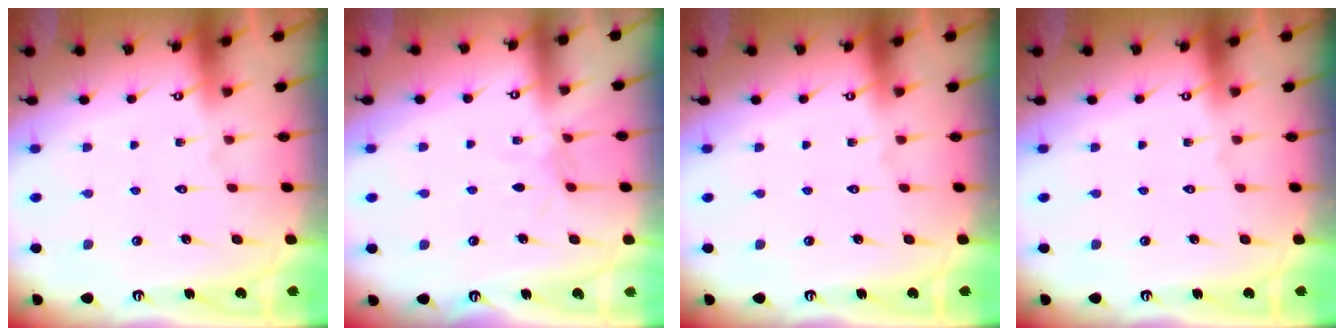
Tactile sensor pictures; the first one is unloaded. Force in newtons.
{"total": 3.4, "press": 3.4, "slide": 0.5}
{"total": 0.0}
{"total": 0.0}